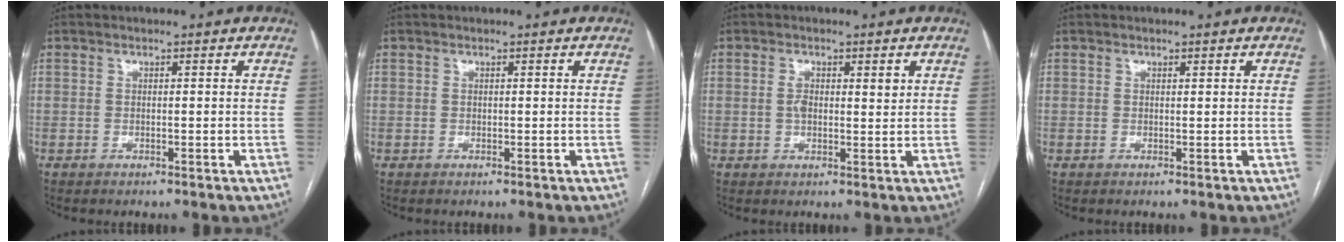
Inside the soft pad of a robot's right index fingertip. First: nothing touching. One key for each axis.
{"total": 0.0}
{"total": 3.3, "fx": 0.9, "fy": 1.6, "fz": 2.7, "tx": -0.050, "ty": 0.008, "tz": 0.016}
{"total": 0.0}